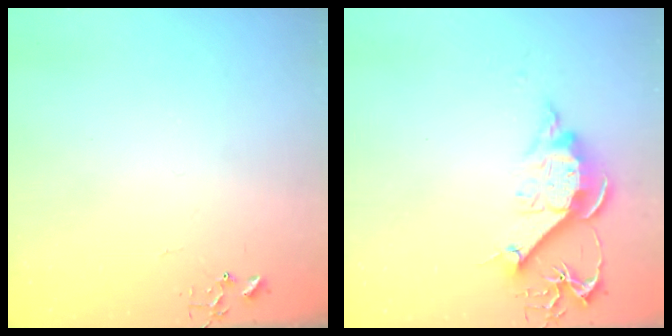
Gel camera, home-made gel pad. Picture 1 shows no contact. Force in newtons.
{"total": 11.9, "press": 11.9, "slide": 0.5}